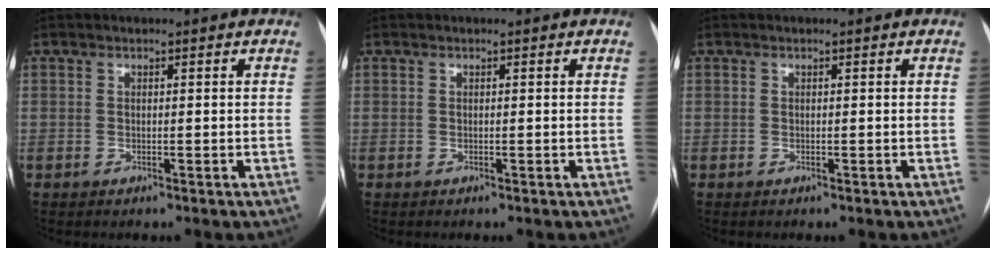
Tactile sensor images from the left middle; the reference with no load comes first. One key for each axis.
{"total": 0.0}
{"total": 0.0}